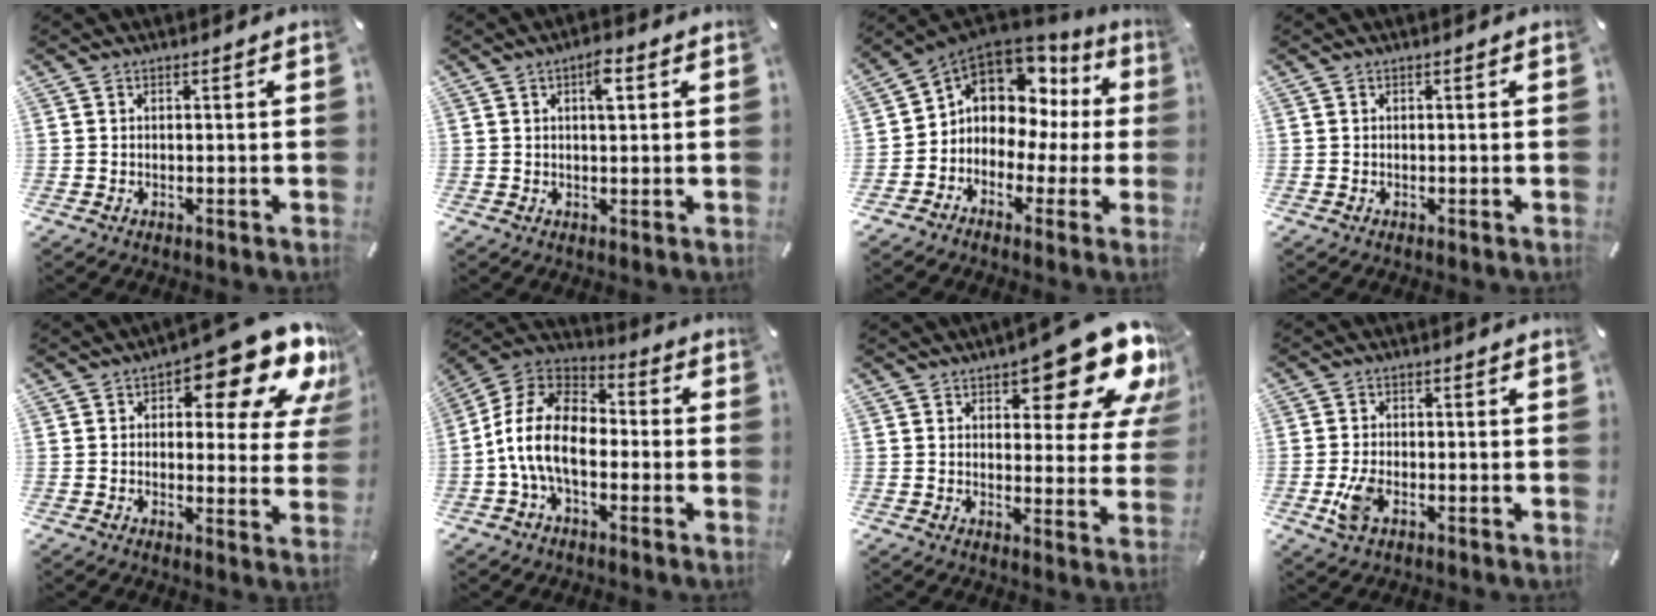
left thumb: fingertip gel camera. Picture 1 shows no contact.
{"total": 4.2, "force": [1.4, 1.6, 3.6], "torque": [-0.054, 0.000, 0.016]}
{"total": 9.6, "force": [4.3, 7.7, 3.7], "torque": [-0.070, -0.047, 0.078]}
{"total": 0.0}
{"total": 16.8, "force": [10.1, 6.7, 11.7], "torque": [-0.150, -0.072, 0.164]}
{"total": 14.4, "force": [-4.8, 8.9, 10.2], "torque": [-0.212, 0.031, -0.091]}
{"total": 16.9, "force": [10.9, 6.6, 11.0], "torque": [-0.132, -0.079, 0.179]}
{"total": 5.3, "force": [-1.7, 2.9, 4.1], "torque": [-0.093, 0.000, -0.033]}